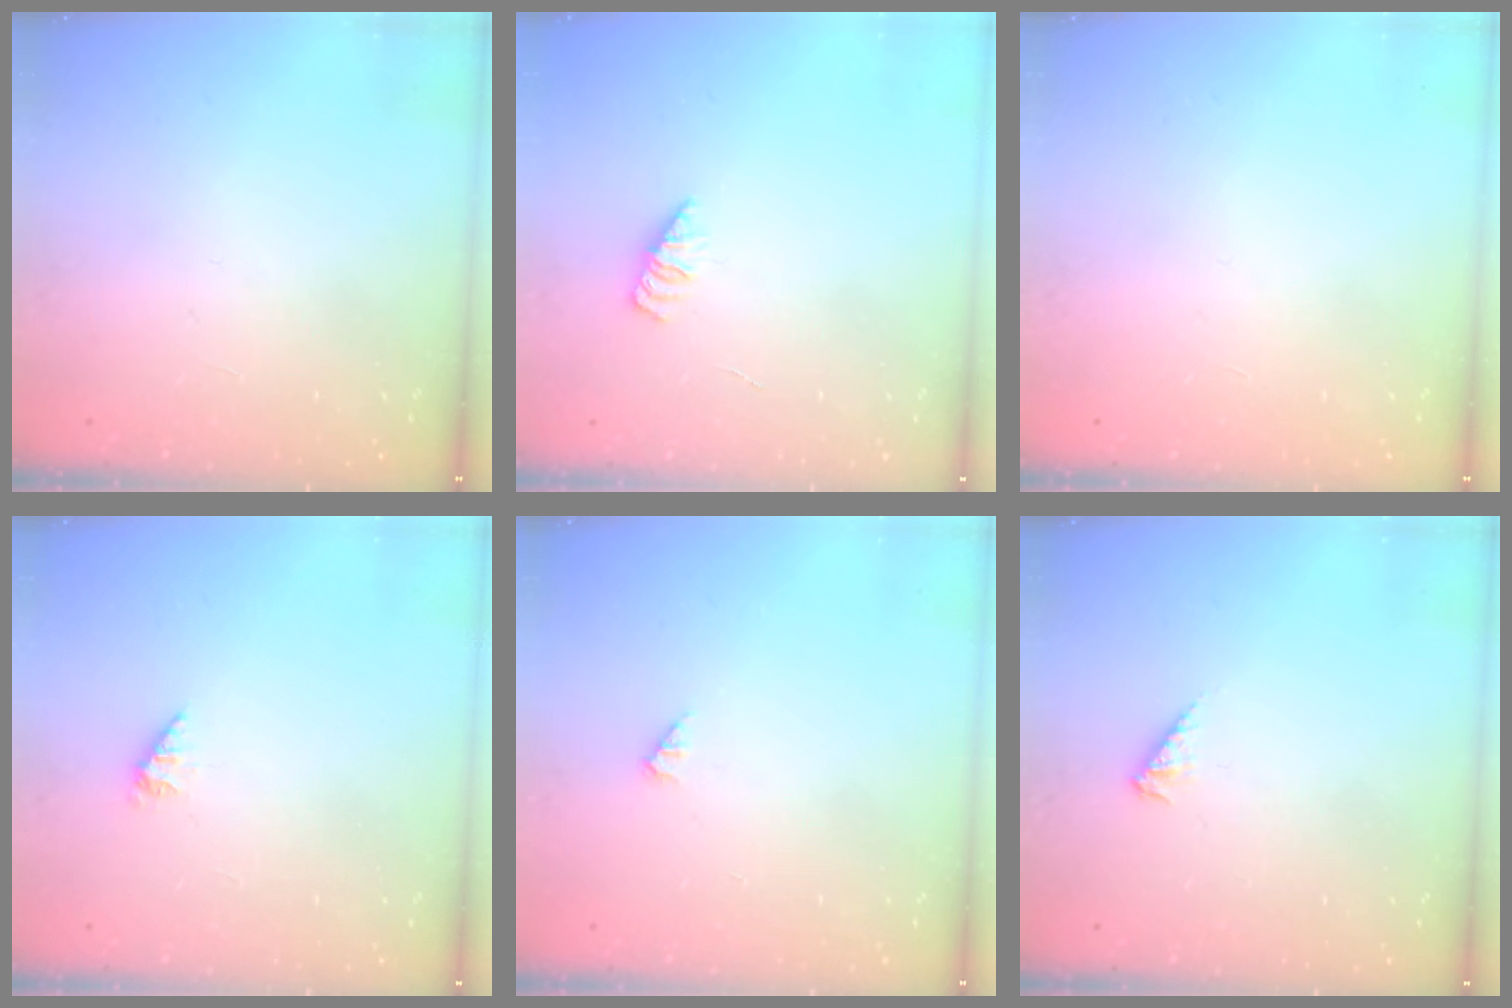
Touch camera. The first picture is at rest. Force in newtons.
{"total": 1.7, "press": 1.7, "slide": 0.3}
{"total": 0.0}
{"total": 2.1, "press": 2.1, "slide": 0.3}
{"total": 0.9, "press": 0.8, "slide": 0.2}
{"total": 3.0, "press": 2.9, "slide": 0.6}